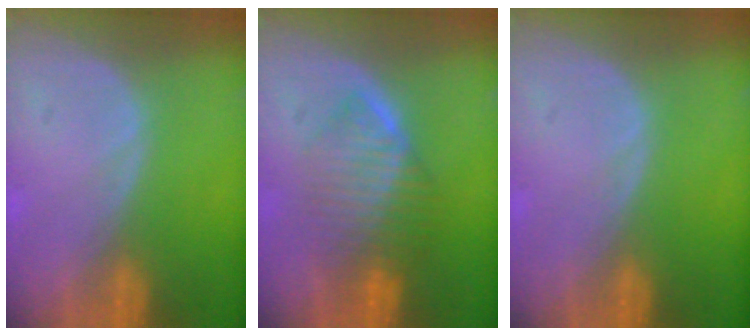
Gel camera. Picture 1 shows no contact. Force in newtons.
{"total": 6.4, "press": 6.4, "slide": 0.9}
{"total": 0.0}